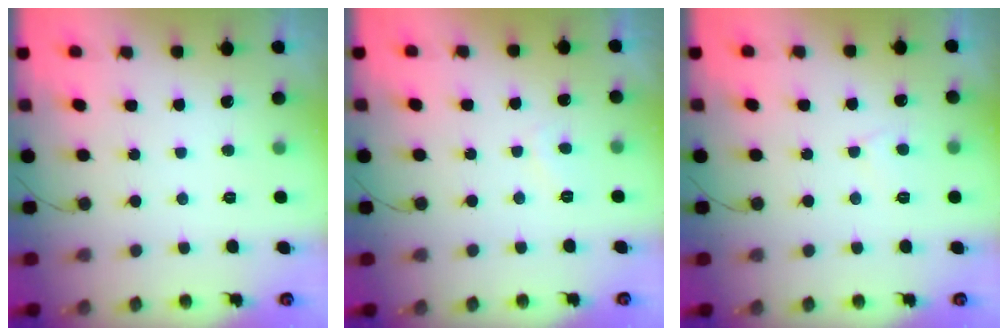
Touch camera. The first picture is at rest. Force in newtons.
{"total": 1.8, "press": 1.7, "slide": 0.6}
{"total": 3.7, "press": 3.7, "slide": 0.4}